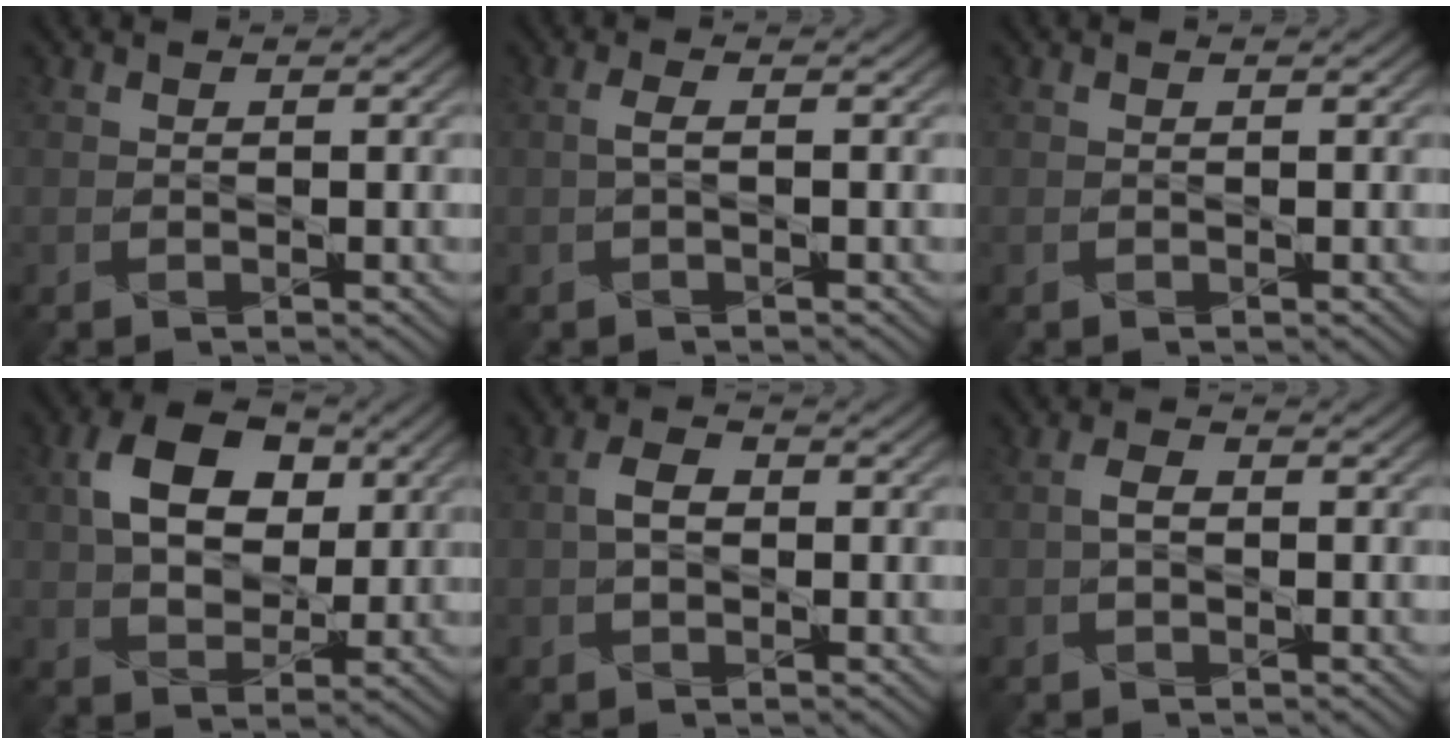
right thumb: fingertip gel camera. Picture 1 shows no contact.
{"total": 1.2, "force": [0.1, 0.4, 1.1], "torque": [-0.024, 0.006, -0.003]}
{"total": 0.0}
{"total": 8.2, "force": [2.3, 5.7, 5.5], "torque": [-0.109, 0.009, 0.038]}
{"total": 2.4, "force": [-0.1, 1.6, 1.8], "torque": [-0.038, 0.004, -0.004]}
{"total": 1.4, "force": [-0.2, 0.9, 1.1], "torque": [-0.025, 0.006, -0.006]}